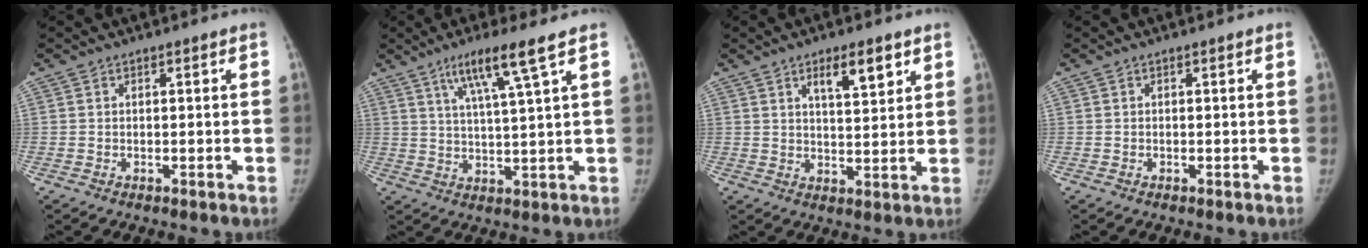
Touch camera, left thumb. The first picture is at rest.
{"total": 9.0, "force": [5.0, -0.5, 7.5], "torque": [-0.136, -0.020, 0.095]}
{"total": 7.2, "force": [4.0, 2.3, 5.5], "torque": [-0.072, -0.025, 0.064]}
{"total": 0.0}